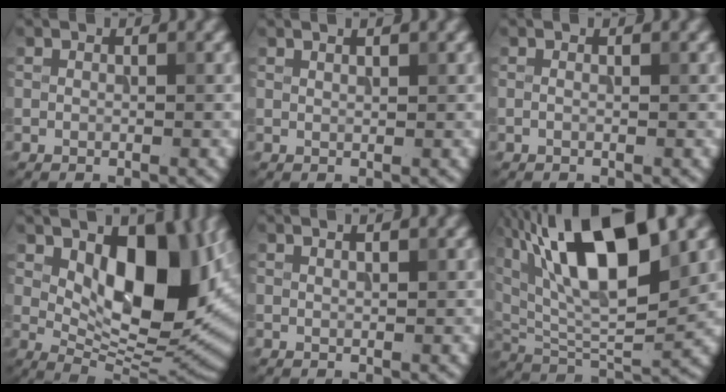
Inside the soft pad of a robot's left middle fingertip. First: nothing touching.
{"total": 0.9, "force": [0.7, 0.1, 0.6], "torque": [-0.006, 0.001, 0.009]}
{"total": 0.6, "force": [0.1, 0.1, 0.6], "torque": [-0.011, -0.002, -0.004]}
{"total": 11.8, "force": [3.1, 5.8, 9.8], "torque": [-0.139, -0.009, 0.055]}
{"total": 1.3, "force": [0.9, 0.3, 0.9], "torque": [-0.005, -0.001, 0.006]}
{"total": 14.3, "force": [6.4, 5.4, 11.7], "torque": [-0.193, 0.014, 0.106]}